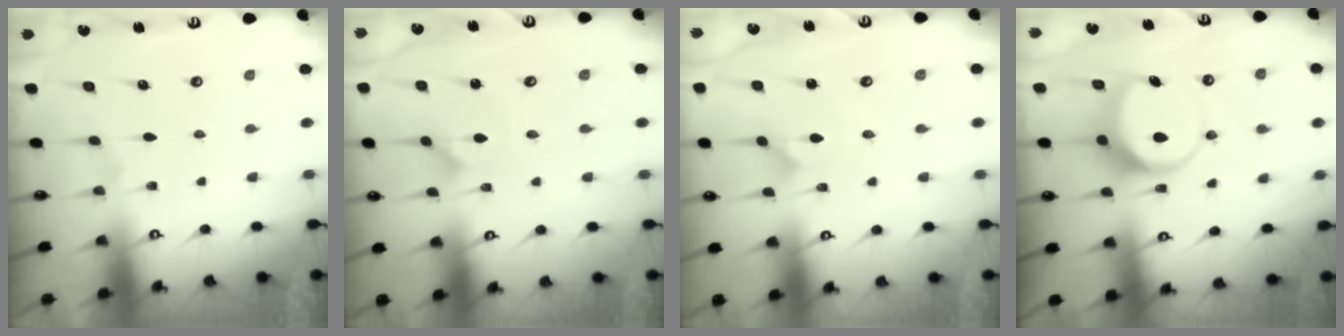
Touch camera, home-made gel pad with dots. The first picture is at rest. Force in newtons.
{"total": 1.5, "press": 1.5, "slide": 0.1}
{"total": 1.5, "press": 1.5, "slide": 0.1}
{"total": 7.9, "press": 7.8, "slide": 0.8}